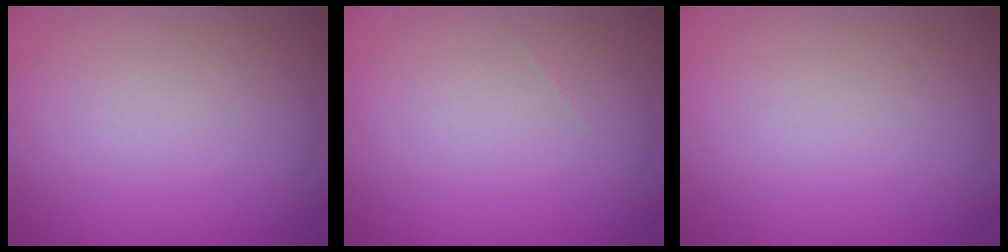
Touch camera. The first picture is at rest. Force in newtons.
{"total": 0.0}
{"total": 0.0}